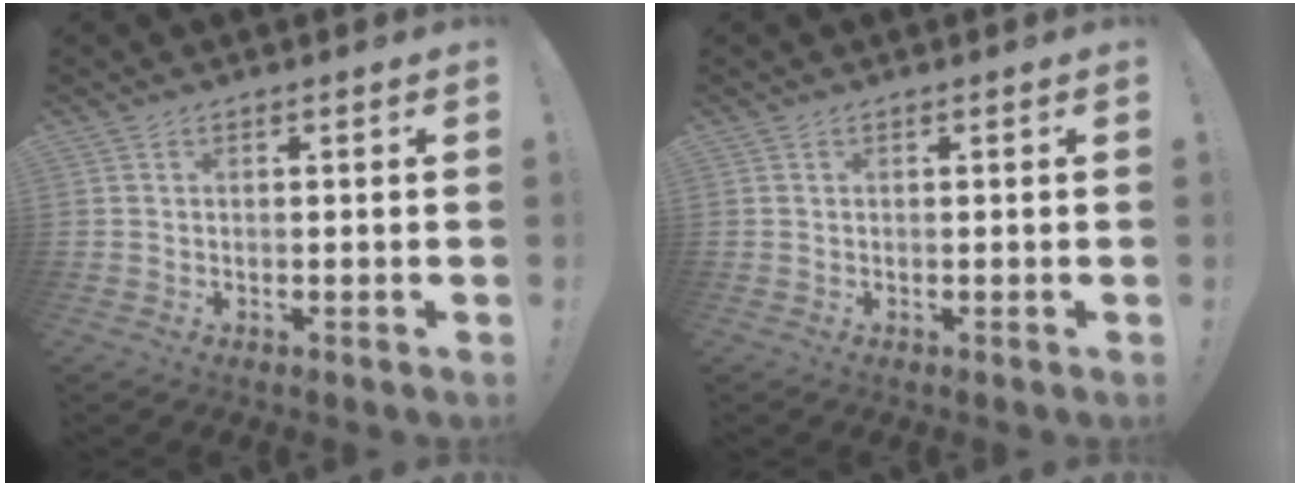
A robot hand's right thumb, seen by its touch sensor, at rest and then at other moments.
{"total": 0.0}